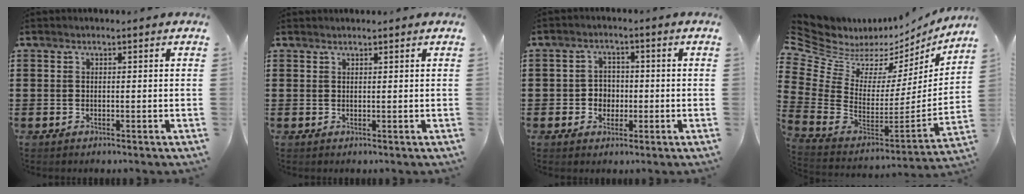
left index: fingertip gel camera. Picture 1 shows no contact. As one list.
[{"total": 0.7, "force": [0.7, 0.1, 0.1], "torque": [-0.003, -0.001, 0.016]}, {"total": 3.1, "force": [-0.6, 2.8, 1.1], "torque": [-0.031, 0.005, -0.017]}, {"total": 4.8, "force": [4.1, 2.4, 0.0], "torque": [-0.048, -0.059, 0.069]}]